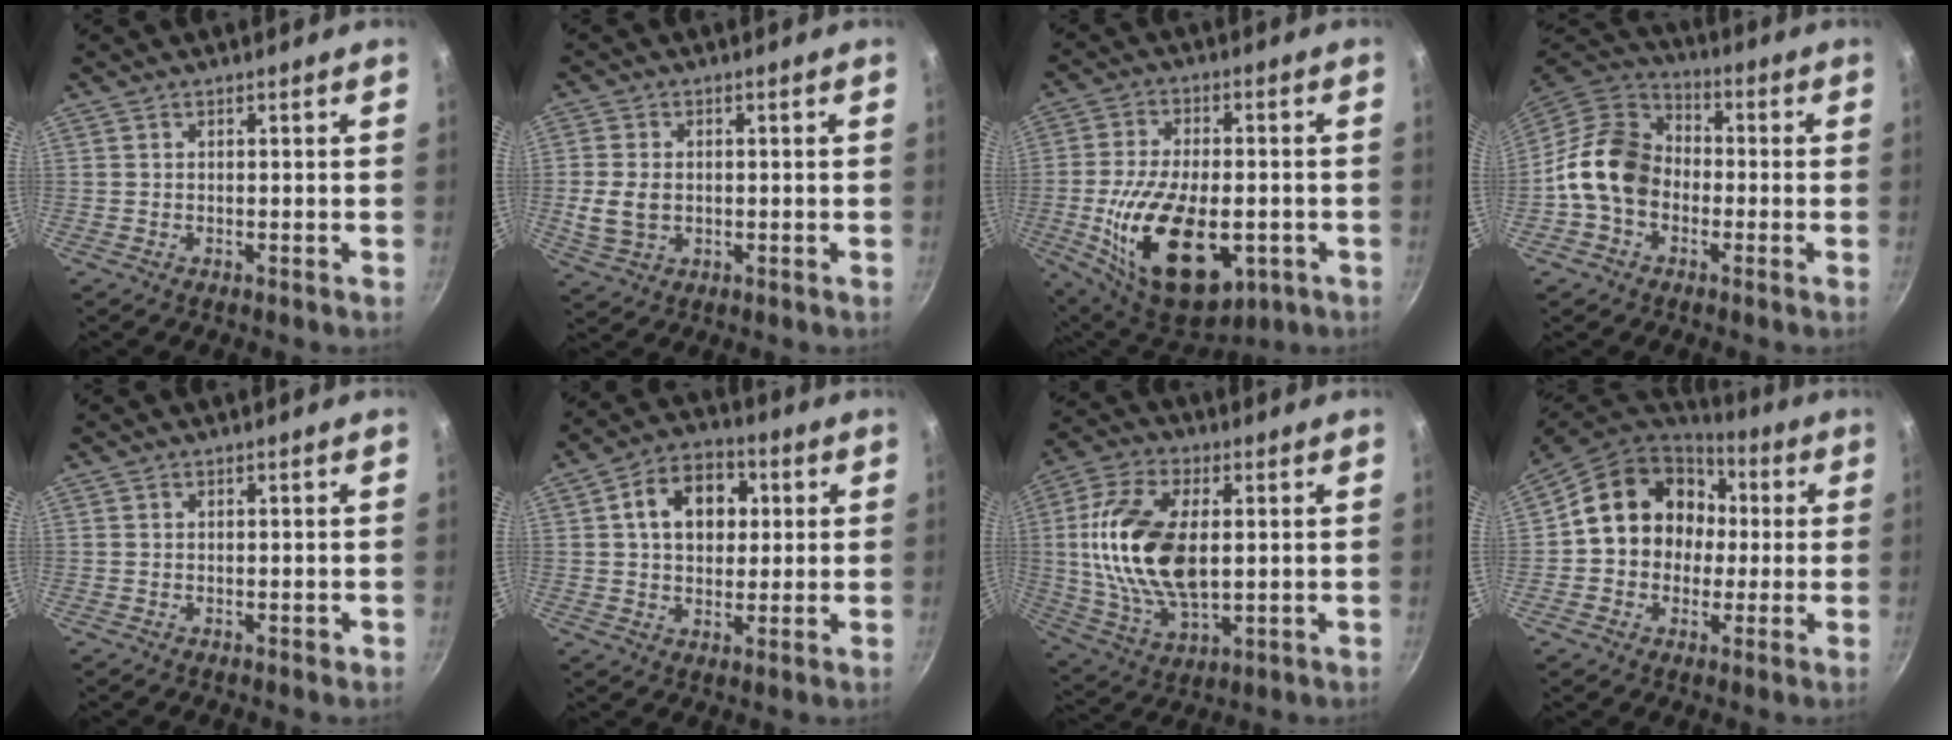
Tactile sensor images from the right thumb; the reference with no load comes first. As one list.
[{"total": 6.5, "force": [-0.3, 4.8, 4.4], "torque": [-0.086, 0.002, -0.002]}, {"total": 22.7, "force": [-5.6, 12.3, 18.2], "torque": [-0.305, 0.007, -0.078]}, {"total": 13.5, "force": [-2.3, 10.5, 8.2], "torque": [-0.112, 0.036, -0.064]}, {"total": 0.6, "force": [-0.1, 0.5, 0.4], "torque": [-0.001, 0.002, -0.002]}, {"total": 12.0, "force": [2.7, 8.8, 7.7], "torque": [-0.087, 0.014, 0.031]}, {"total": 19.4, "force": [1.9, 10.7, 16.0], "torque": [-0.304, 0.000, 0.036]}, {"total": 16.7, "force": [1.5, 14.4, 8.3], "torque": [-0.107, 0.042, 0.015]}]